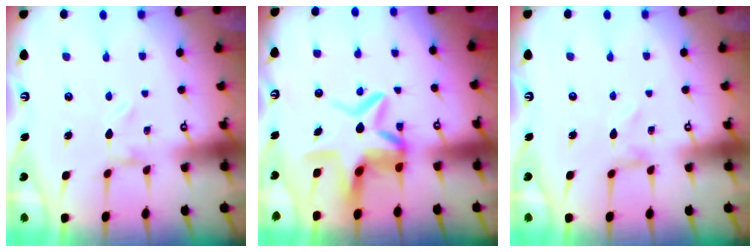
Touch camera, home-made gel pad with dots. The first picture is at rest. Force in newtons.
{"total": 10.3, "press": 9.8, "slide": 3.2}
{"total": 0.0}